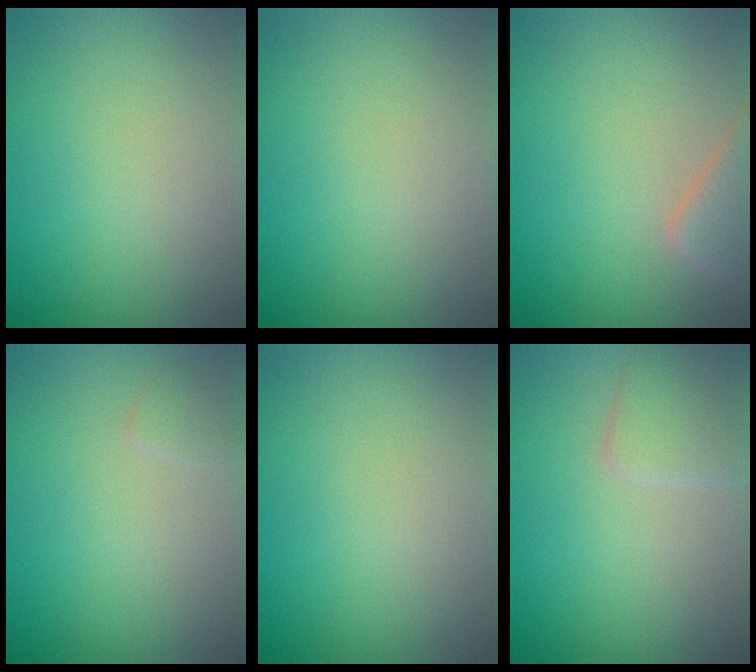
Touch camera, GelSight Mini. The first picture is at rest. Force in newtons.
{"total": 0.0}
{"total": 2.8, "press": 2.8, "slide": 0.2}
{"total": 0.8, "press": 0.8, "slide": 0.0}
{"total": 0.0}
{"total": 1.9, "press": 1.9, "slide": 0.1}